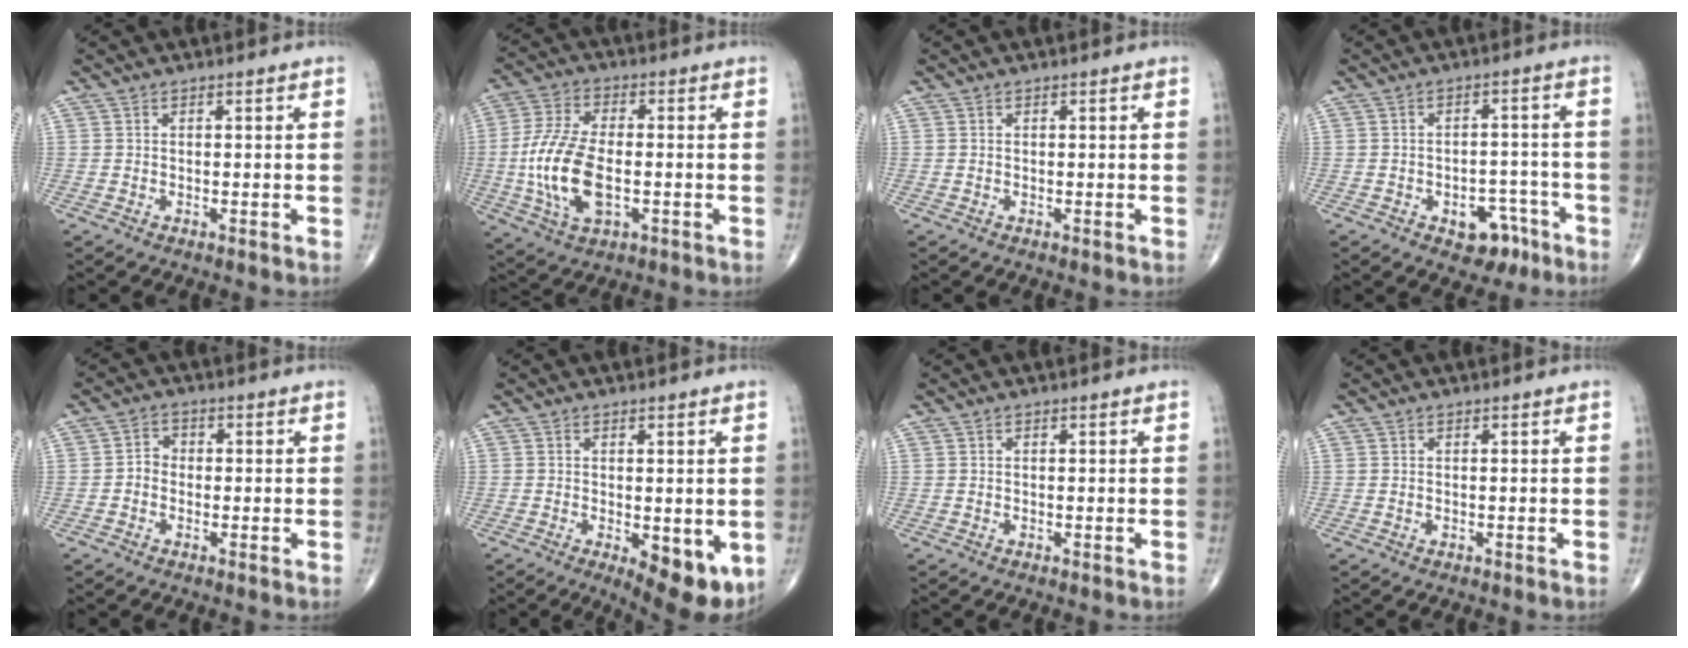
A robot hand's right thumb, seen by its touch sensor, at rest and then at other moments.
{"total": 14.1, "force": [-2.1, 7.1, 12.0], "torque": [-0.255, 0.005, -0.038]}
{"total": 0.0}
{"total": 7.2, "force": [-3.9, 4.5, 4.1], "torque": [-0.022, 0.034, -0.048]}
{"total": 2.8, "force": [-0.7, 2.3, 1.3], "torque": [-0.010, 0.012, -0.021]}
{"total": 10.0, "force": [-2.8, 4.0, 8.7], "torque": [-0.105, -0.021, -0.028]}
{"total": 0.0}
{"total": 0.0}